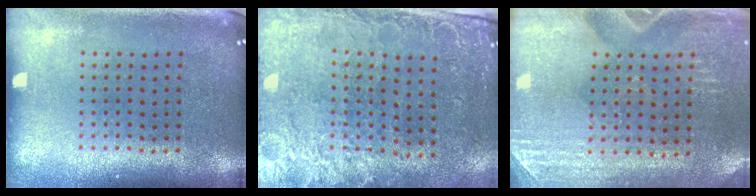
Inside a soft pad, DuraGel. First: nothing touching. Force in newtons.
{"total": 2.7, "press": 2.4, "slide": 1.2}
{"total": 3.0, "press": 2.8, "slide": 1.0}